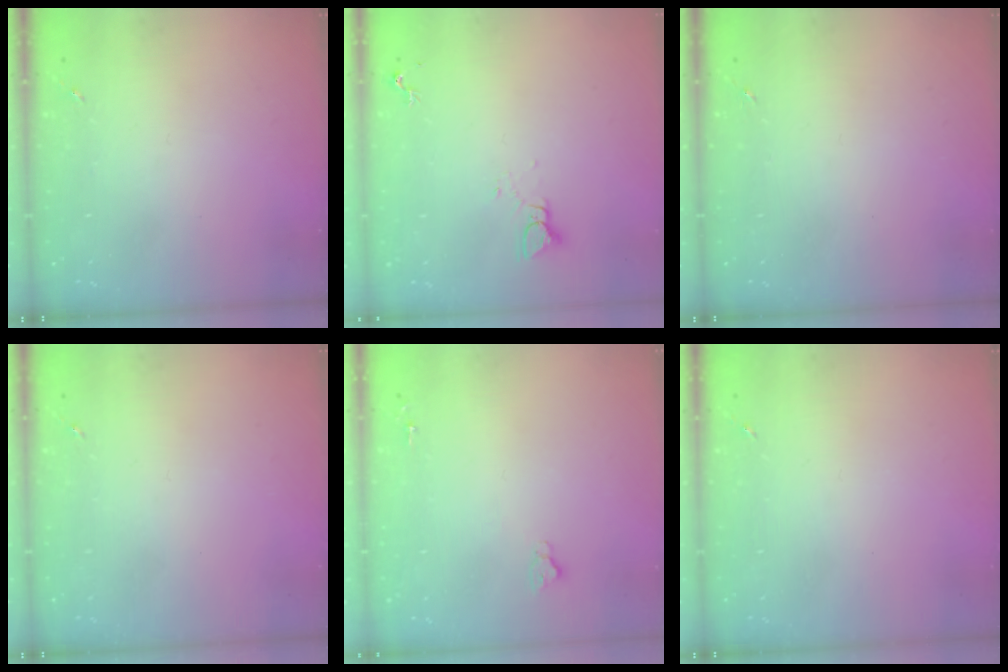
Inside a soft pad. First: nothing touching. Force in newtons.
{"total": 3.2, "press": 3.2, "slide": 0.2}
{"total": 0.0}
{"total": 0.0}
{"total": 2.6, "press": 2.5, "slide": 0.3}
{"total": 0.0}